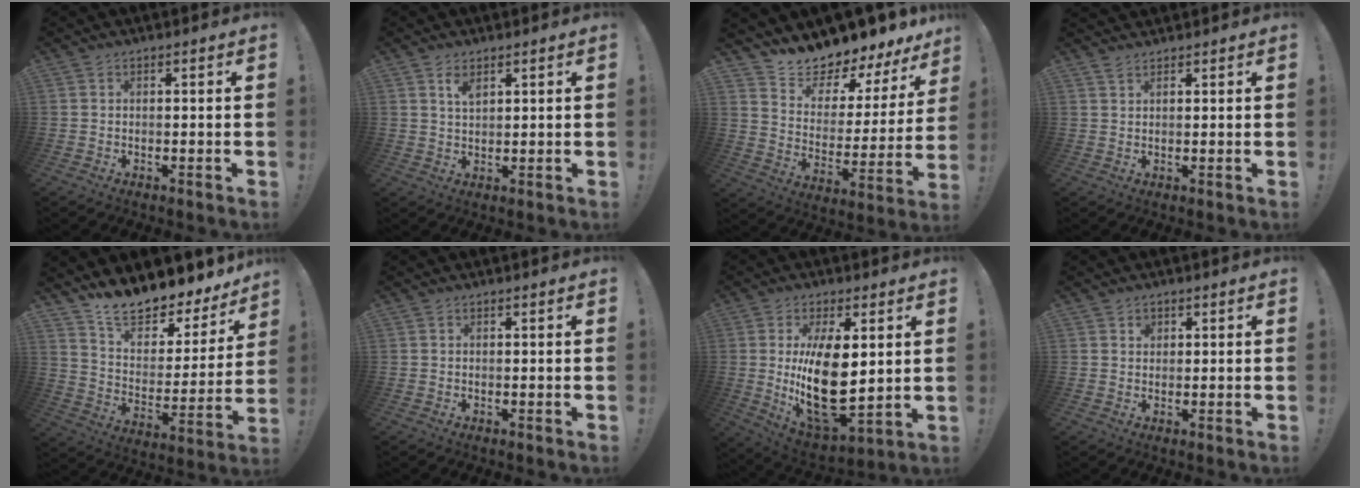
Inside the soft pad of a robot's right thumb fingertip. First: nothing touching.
{"total": 3.8, "force": [2.3, 1.7, 2.5], "torque": [-0.032, -0.014, 0.037]}
{"total": 9.0, "force": [8.8, 1.7, 1.1], "torque": [-0.023, -0.104, 0.146]}
{"total": 1.9, "force": [1.8, 0.5, 0.2], "torque": [0.011, -0.012, 0.032]}
{"total": 13.2, "force": [12.3, 3.3, 3.7], "torque": [-0.060, -0.118, 0.212]}
{"total": 0.0}
{"total": 19.5, "force": [2.2, 9.5, 16.8], "torque": [-0.305, -0.040, 0.046]}
{"total": 1.9, "force": [0.8, 1.6, 0.6], "torque": [0.001, -0.002, 0.012]}